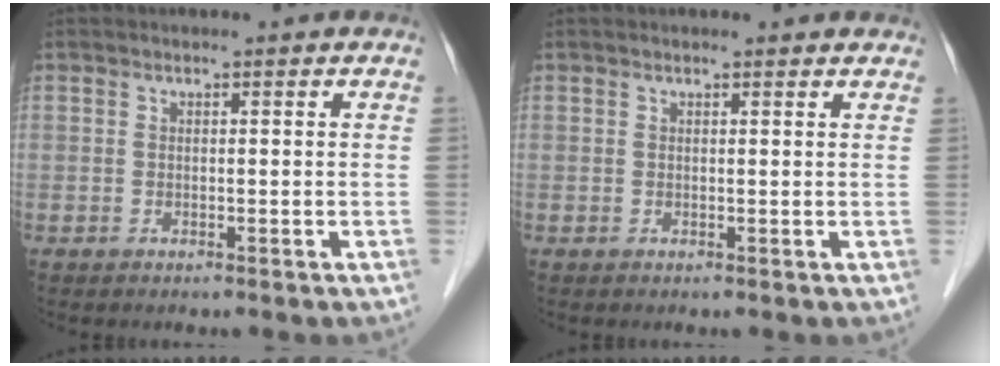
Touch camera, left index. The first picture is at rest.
{"total": 2.7, "force": [2.5, 0.7, 0.9], "torque": [-0.014, 0.011, 0.020]}